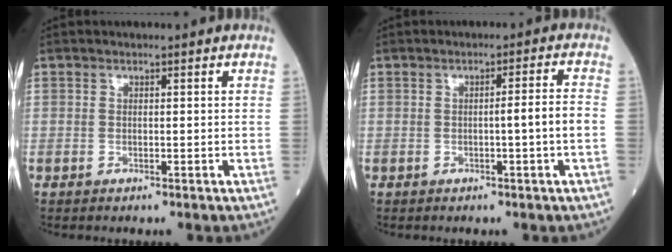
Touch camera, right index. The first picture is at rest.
{"total": 3.3, "force": [-0.8, -0.8, 3.2], "torque": [-0.047, 0.005, -0.011]}